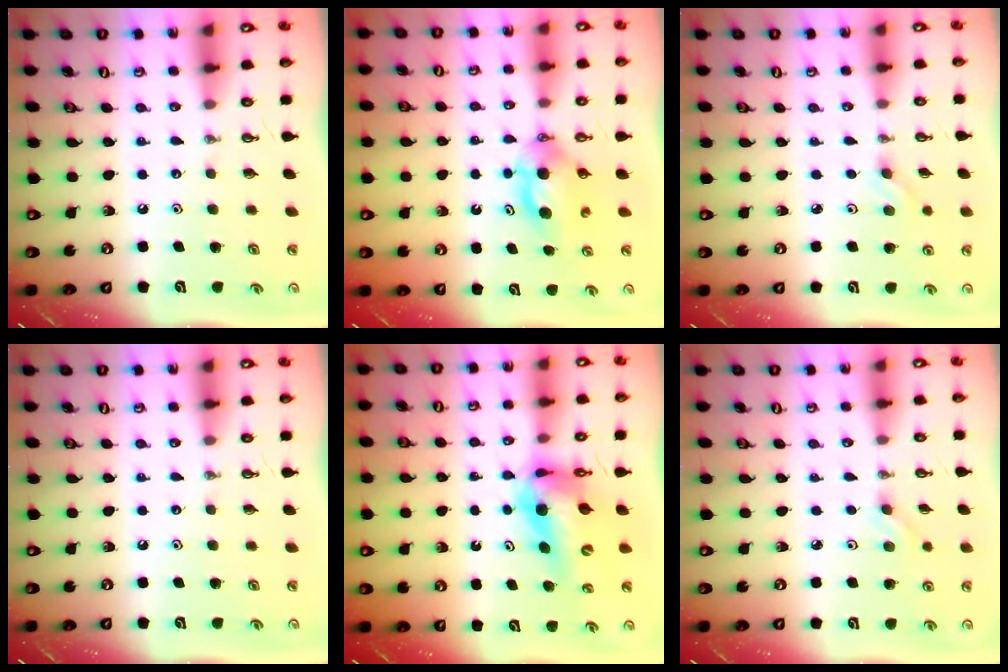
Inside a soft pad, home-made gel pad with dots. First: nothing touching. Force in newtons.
{"total": 6.9, "press": 5.1, "slide": 4.7}
{"total": 2.6, "press": 2.1, "slide": 1.5}
{"total": 0.0}
{"total": 11.8, "press": 11.8, "slide": 1.1}
{"total": 2.6, "press": 2.1, "slide": 1.5}